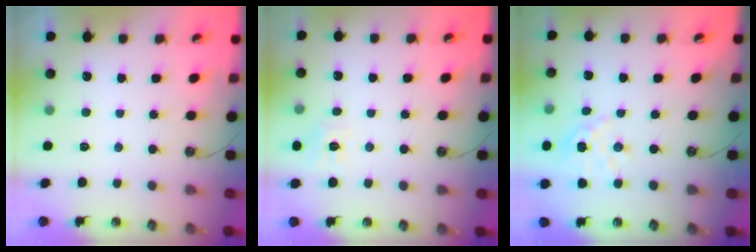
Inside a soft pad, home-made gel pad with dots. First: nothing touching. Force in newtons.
{"total": 7.5, "press": 7.5, "slide": 0.7}
{"total": 5.9, "press": 5.9, "slide": 0.5}